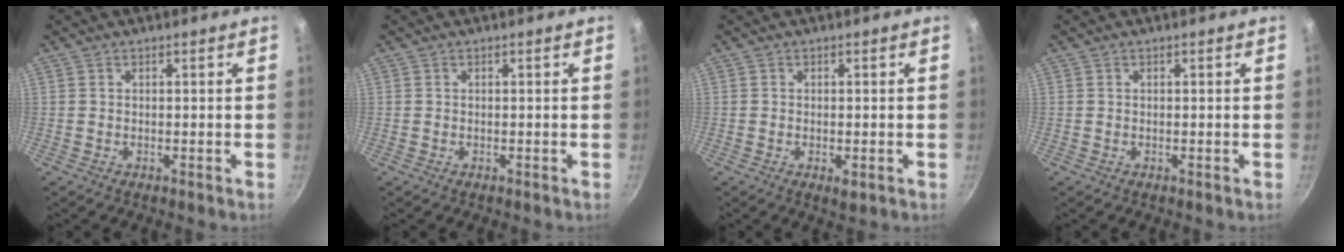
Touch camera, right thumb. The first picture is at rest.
{"total": 0.0}
{"total": 2.1, "force": [-0.7, 0.8, 1.8], "torque": [-0.027, -0.005, -0.009]}
{"total": 0.0}